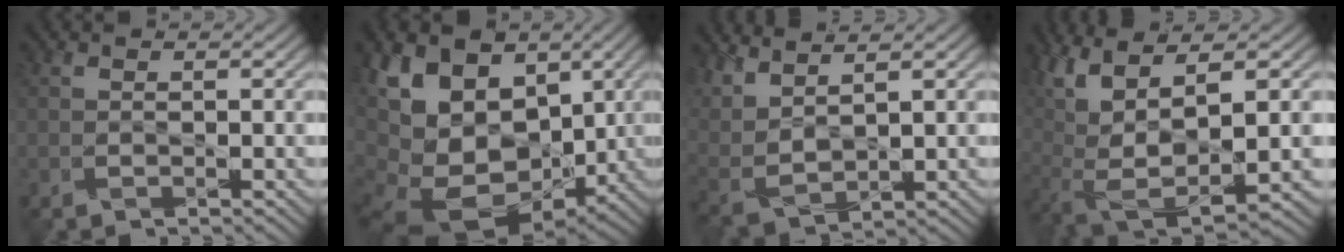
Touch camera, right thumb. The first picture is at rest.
{"total": 16.8, "force": [-0.6, 11.8, 11.9], "torque": [-0.240, -0.016, 0.019]}
{"total": 5.8, "force": [4.2, 1.7, 3.6], "torque": [-0.108, 0.001, 0.089]}
{"total": 11.9, "force": [2.2, 4.9, 10.6], "torque": [-0.246, -0.014, 0.052]}